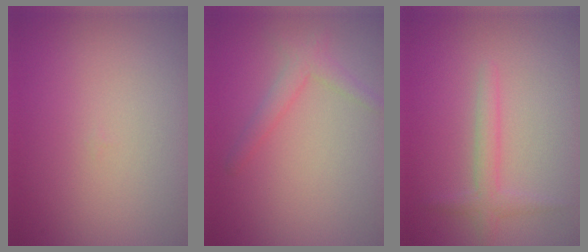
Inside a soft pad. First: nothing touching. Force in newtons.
{"total": 1.8, "press": 1.8, "slide": 0.0}
{"total": 1.8, "press": 1.8, "slide": 0.1}